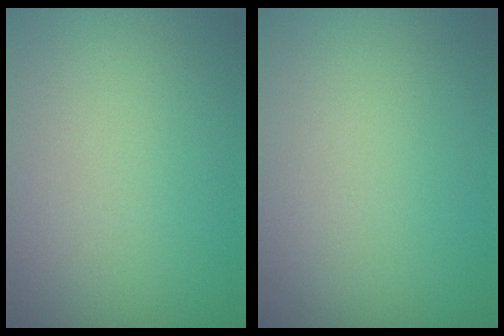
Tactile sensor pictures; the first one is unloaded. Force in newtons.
{"total": 0.0}